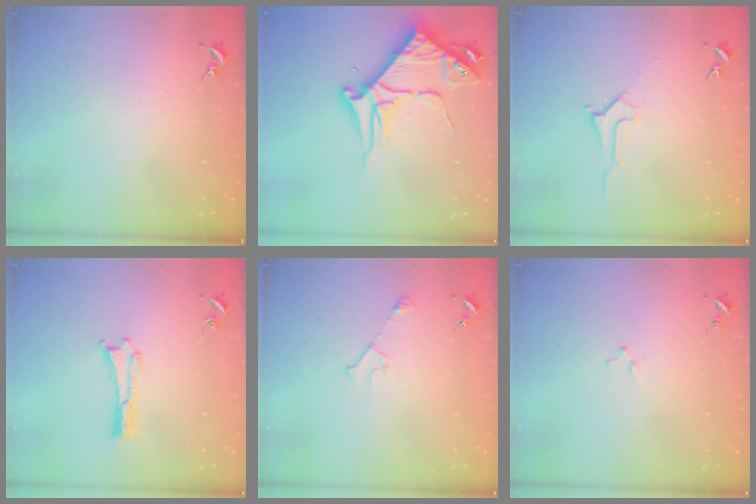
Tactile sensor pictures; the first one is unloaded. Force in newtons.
{"total": 9.4, "press": 9.3, "slide": 1.1}
{"total": 2.8, "press": 2.8, "slide": 0.4}
{"total": 0.0}
{"total": 2.9, "press": 2.9, "slide": 0.3}
{"total": 0.7, "press": 0.7, "slide": 0.2}